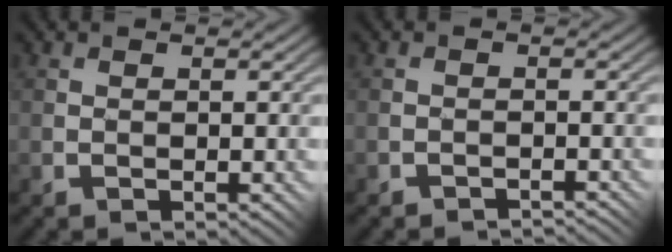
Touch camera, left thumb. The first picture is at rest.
{"total": 1.4, "force": [-1.0, -0.5, -0.8], "torque": [0.018, 0.011, -0.024]}